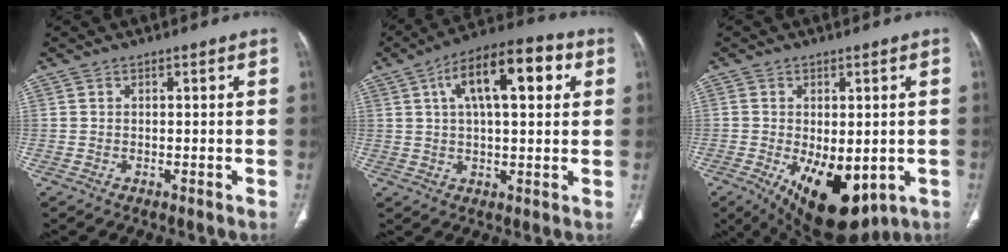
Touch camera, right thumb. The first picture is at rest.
{"total": 15.7, "force": [5.1, 6.5, 13.4], "torque": [-0.192, 0.019, 0.073]}
{"total": 15.1, "force": [-4.6, 8.0, 12.0], "torque": [-0.176, -0.018, -0.044]}